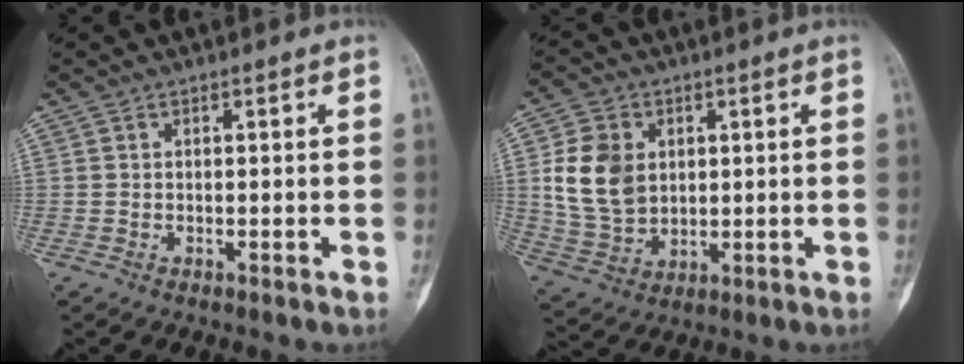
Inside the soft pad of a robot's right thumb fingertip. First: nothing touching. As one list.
[{"total": 11.9, "force": [2.3, 9.1, 7.3], "torque": [-0.120, -0.008, 0.053]}]